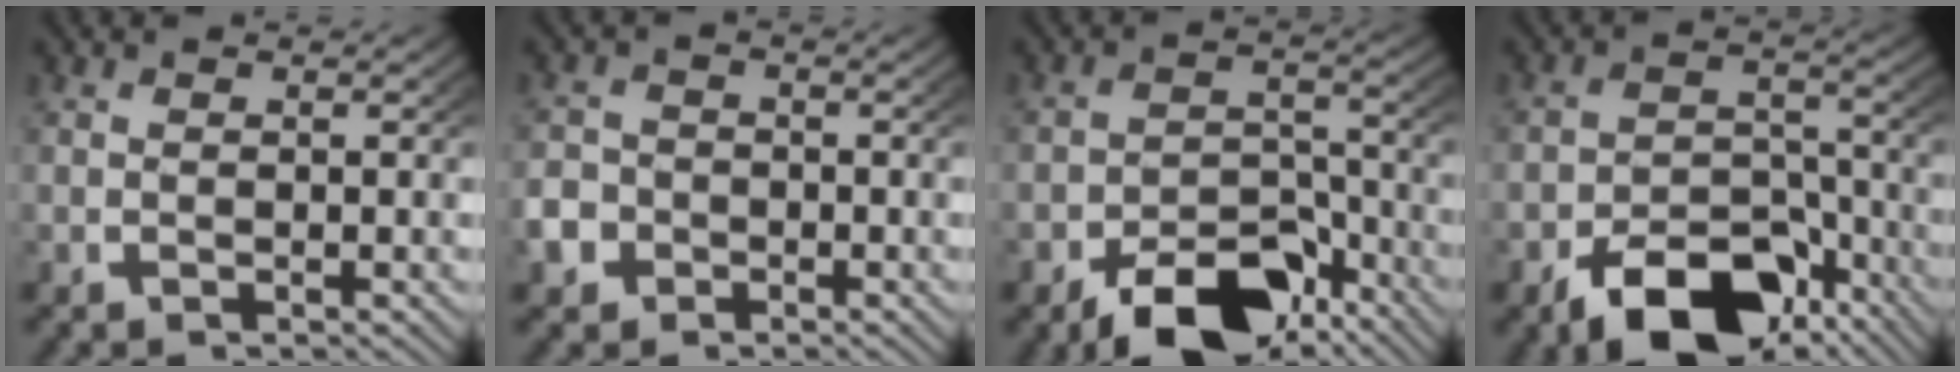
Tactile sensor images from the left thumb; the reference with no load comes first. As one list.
[{"total": 3.4, "force": [-1.7, 2.9, 0.7], "torque": [-0.021, -0.011, -0.029]}, {"total": 7.9, "force": [-5.3, 4.0, 4.3], "torque": [-0.065, -0.030, -0.080]}, {"total": 9.2, "force": [-6.1, 4.8, 4.9], "torque": [-0.079, -0.034, -0.088]}]